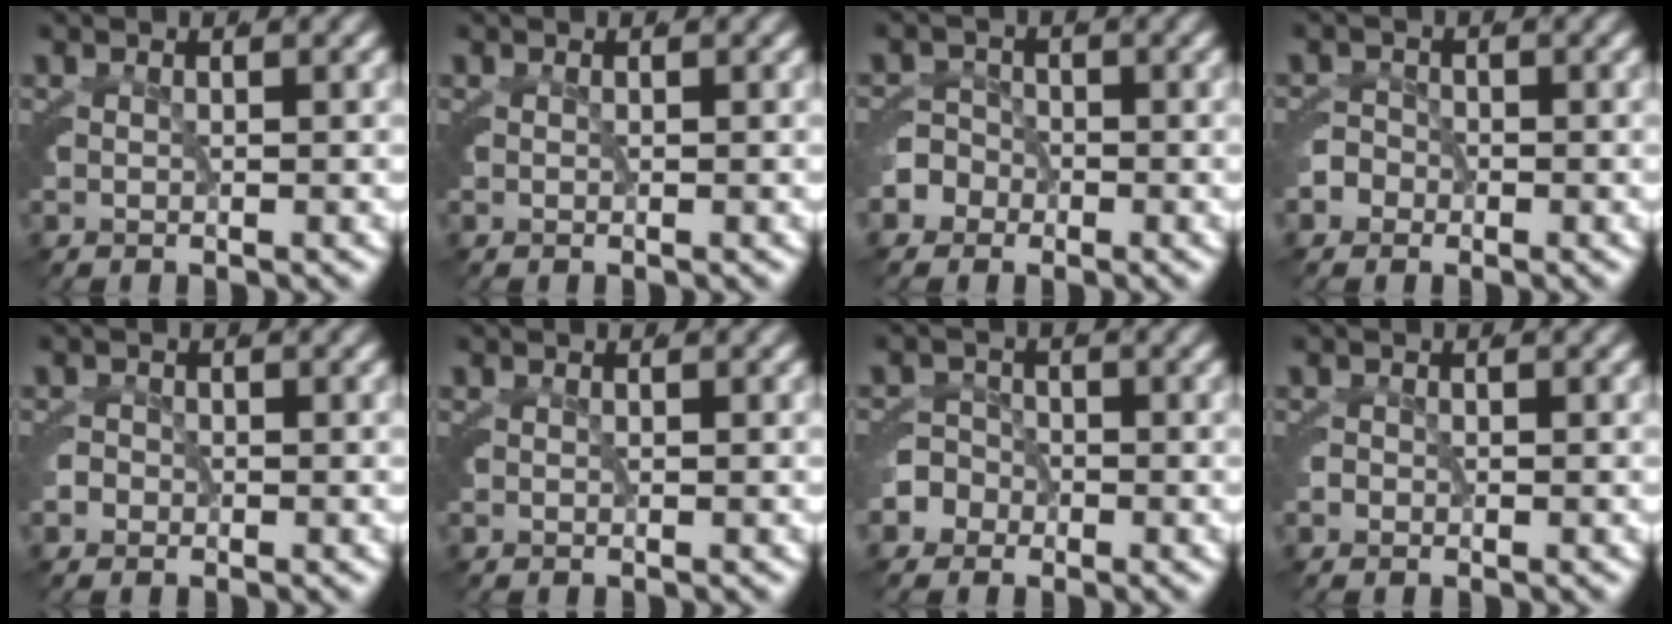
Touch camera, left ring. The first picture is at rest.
{"total": 0.0}
{"total": 3.6, "force": [-1.4, 3.3, 0.6], "torque": [-0.026, -0.005, -0.031]}
{"total": 2.1, "force": [-1.2, 1.7, 0.0], "torque": [-0.014, -0.003, -0.027]}
{"total": 1.2, "force": [-0.9, 0.8, -0.2], "torque": [-0.009, -0.003, -0.017]}
{"total": 0.0}
{"total": 3.8, "force": [-1.5, 3.4, 0.6], "torque": [-0.026, -0.005, -0.032]}
{"total": 0.8, "force": [-0.6, 0.5, -0.2], "torque": [-0.006, -0.002, -0.010]}